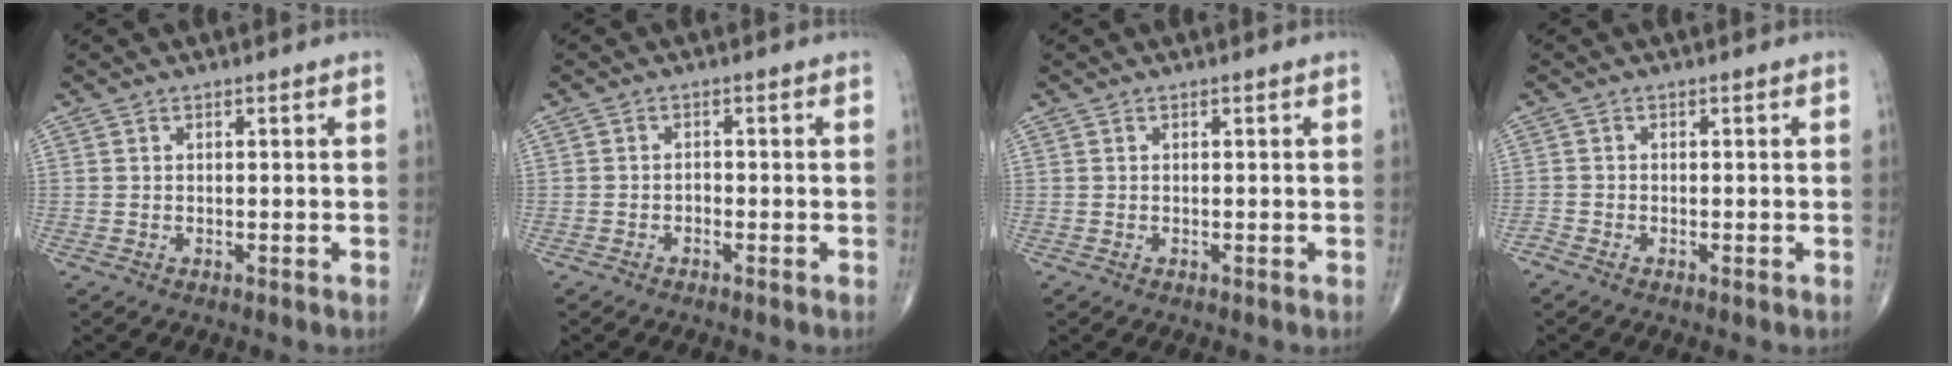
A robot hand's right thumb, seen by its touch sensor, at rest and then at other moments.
{"total": 1.0, "force": [-0.6, 0.6, 0.4], "torque": [-0.002, 0.003, -0.016]}
{"total": 0.0}
{"total": 0.9, "force": [-0.8, 0.2, 0.4], "torque": [-0.012, -0.004, -0.022]}